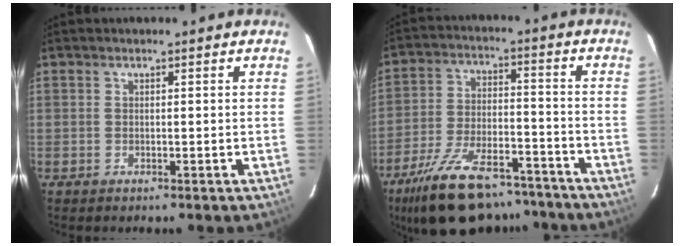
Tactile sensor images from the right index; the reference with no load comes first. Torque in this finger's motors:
{"motor_torque": [1.41, -0.73, 0.56, 0.16]}